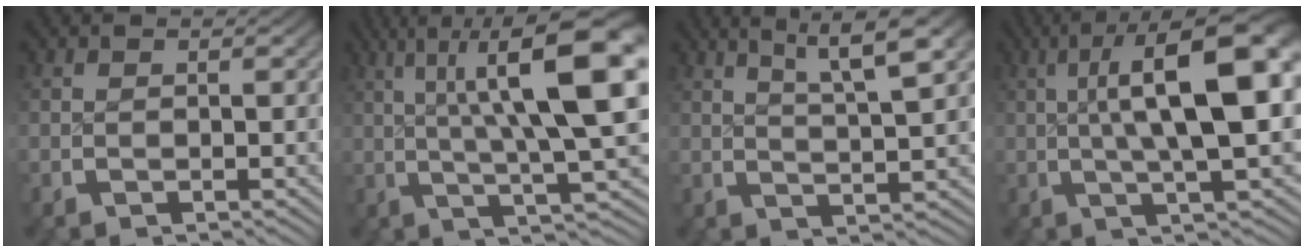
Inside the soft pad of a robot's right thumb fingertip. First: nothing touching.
{"total": 12.3, "force": [3.0, 4.7, 11.0], "torque": [-0.139, 0.001, 0.038]}
{"total": 6.5, "force": [3.6, 2.0, 5.1], "torque": [-0.068, 0.013, 0.054]}
{"total": 12.8, "force": [2.0, 5.2, 11.5], "torque": [-0.155, 0.008, 0.021]}